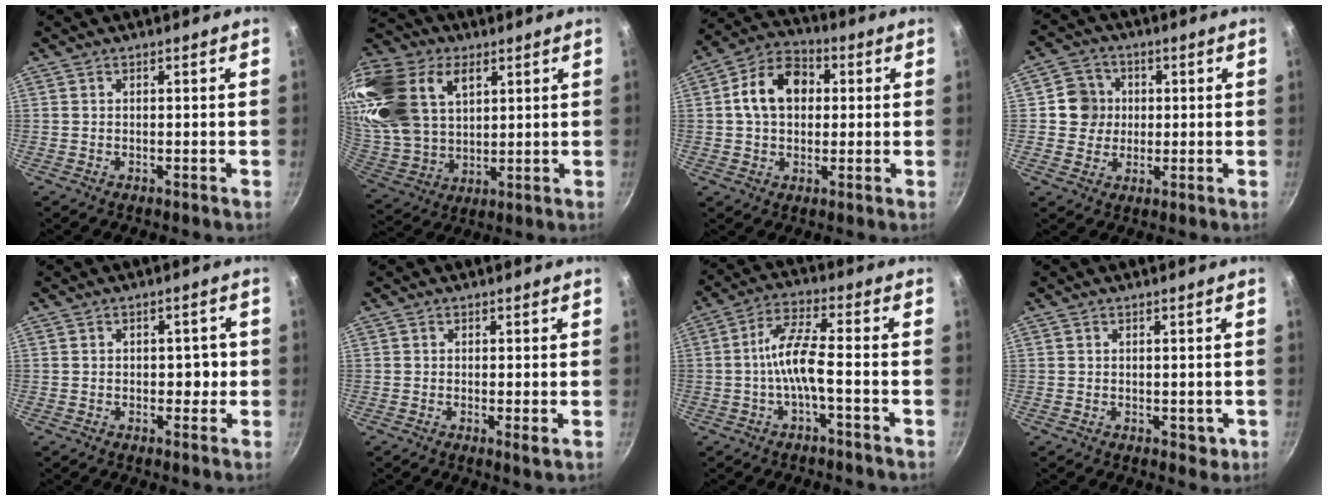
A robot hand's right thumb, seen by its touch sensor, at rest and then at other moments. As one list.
[{"total": 25.4, "force": [10.0, 16.9, 16.2], "torque": [-0.352, 0.008, 0.195]}, {"total": 11.7, "force": [1.6, 8.7, 7.7], "torque": [-0.100, 0.023, 0.010]}, {"total": 6.8, "force": [0.8, 6.5, 1.8], "torque": [0.010, 0.006, 0.002]}, {"total": 2.9, "force": [-0.2, 2.2, 2.0], "torque": [-0.001, 0.008, -0.005]}, {"total": 1.4, "force": [0.0, 0.4, 1.4], "torque": [-0.024, -0.009, -0.003]}, {"total": 7.4, "force": [-2.1, 1.7, 6.9], "torque": [-0.148, 0.031, -0.047]}, {"total": 2.3, "force": [0.2, 1.8, 1.4], "torque": [-0.012, 0.000, 0.007]}]